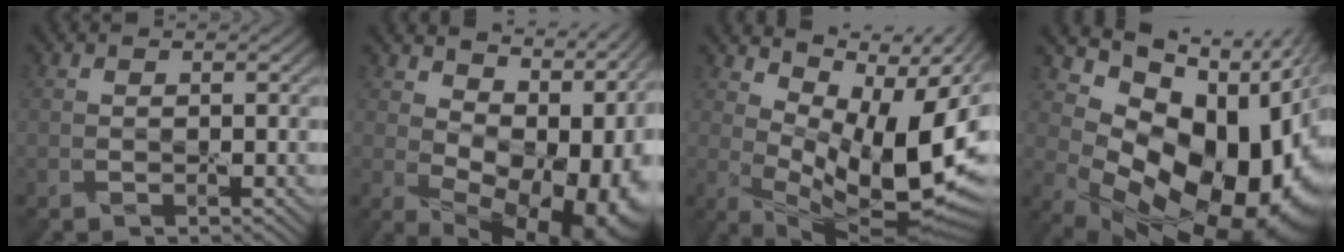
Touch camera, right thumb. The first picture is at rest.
{"total": 16.3, "force": [2.6, 10.3, 12.4], "torque": [-0.136, -0.005, 0.088]}
{"total": 16.2, "force": [3.5, 7.9, 13.8], "torque": [-0.198, -0.003, 0.080]}
{"total": 19.9, "force": [0.3, 13.0, 15.1], "torque": [-0.216, -0.058, 0.059]}